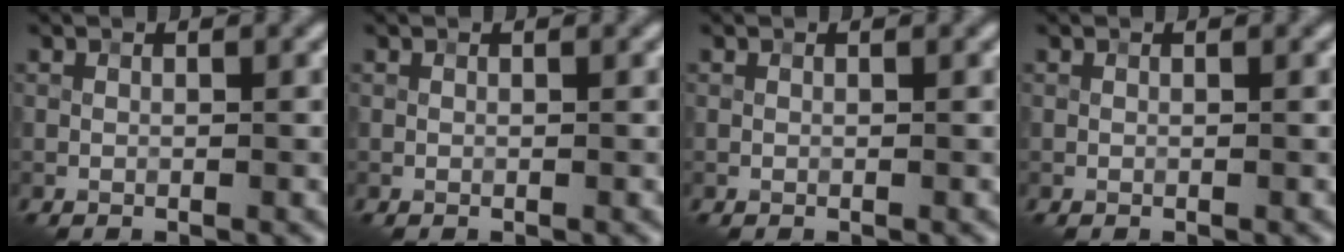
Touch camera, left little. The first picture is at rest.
{"total": 0.0}
{"total": 0.0}
{"total": 0.0}